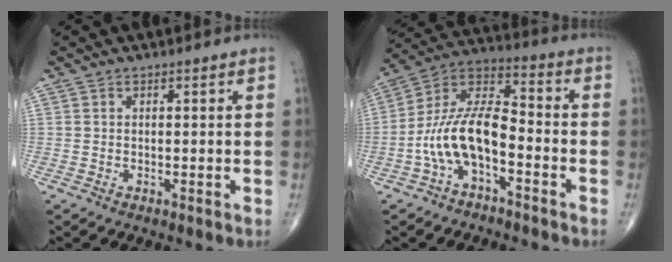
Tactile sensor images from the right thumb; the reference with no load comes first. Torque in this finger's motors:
{"motor_torque": [0.49, 0.30, 1.53, -0.42, 0.15]}